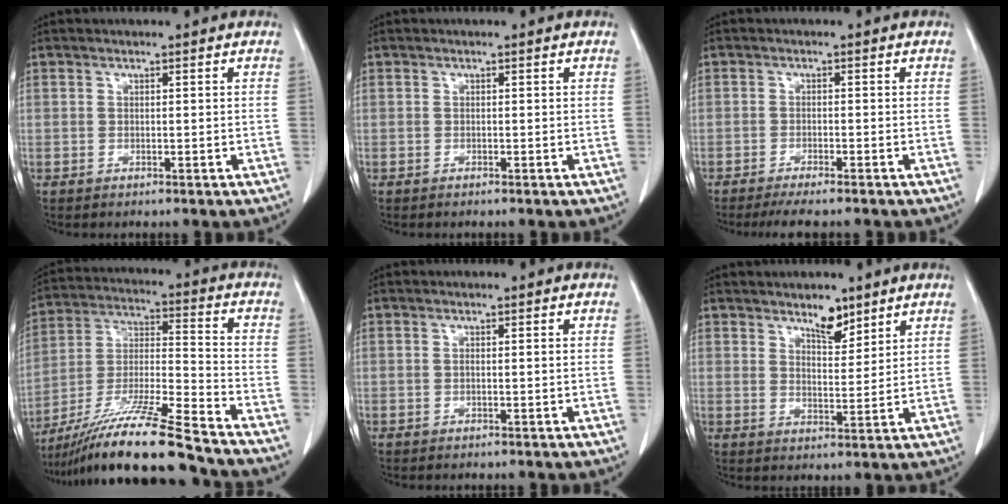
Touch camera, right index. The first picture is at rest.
{"total": 0.0}
{"total": 4.7, "force": [-4.0, 0.2, 2.5], "torque": [-0.033, -0.009, -0.063]}
{"total": 18.6, "force": [-15.2, -0.5, 10.8], "torque": [-0.223, -0.032, -0.278]}
{"total": 0.6, "force": [-0.1, -0.1, 0.6], "torque": [-0.012, -0.001, 0.001]}
{"total": 4.4, "force": [3.4, 1.6, 2.2], "torque": [-0.037, -0.006, 0.058]}